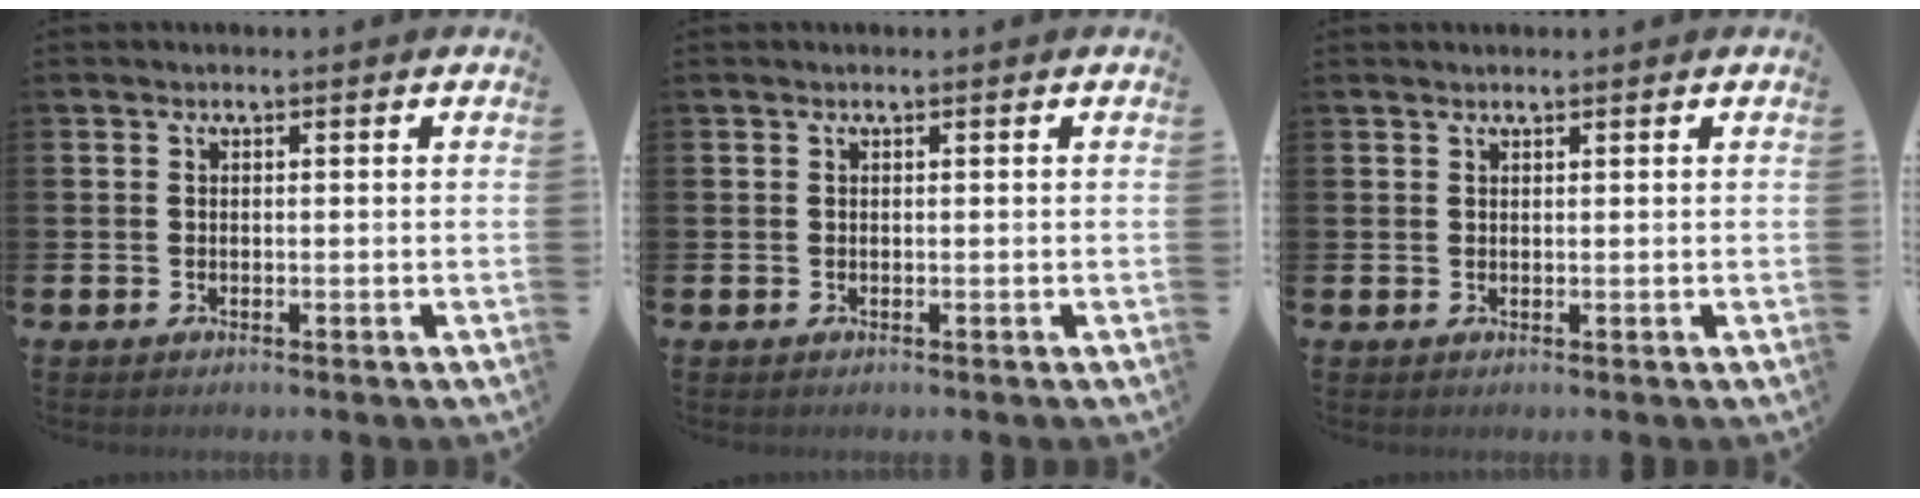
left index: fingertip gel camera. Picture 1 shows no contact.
{"total": 0.0}
{"total": 1.0, "force": [1.0, 0.2, 0.1], "torque": [0.002, 0.000, 0.017]}